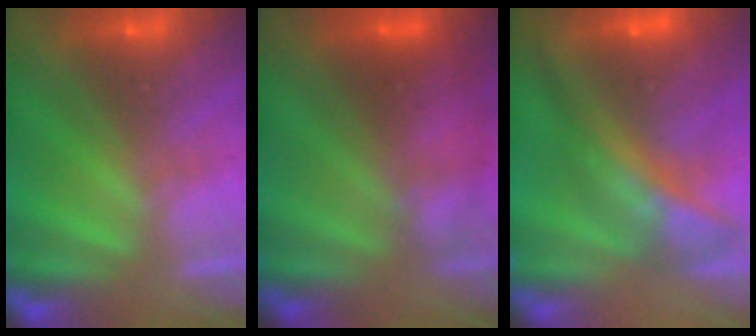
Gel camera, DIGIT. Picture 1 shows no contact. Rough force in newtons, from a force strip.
{"total": 2.2}
{"total": 11.3}